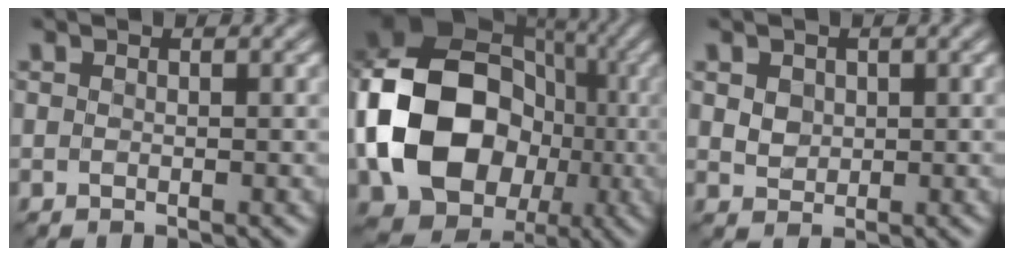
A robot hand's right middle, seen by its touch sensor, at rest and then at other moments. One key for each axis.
{"total": 15.6, "fx": -2.4, "fy": 12.5, "fz": 9.1, "tx": -0.175, "ty": 0.002, "tz": -0.057}
{"total": 2.8, "fx": 1.1, "fy": 2.1, "fz": 1.4, "tx": -0.043, "ty": 0.008, "tz": 0.025}